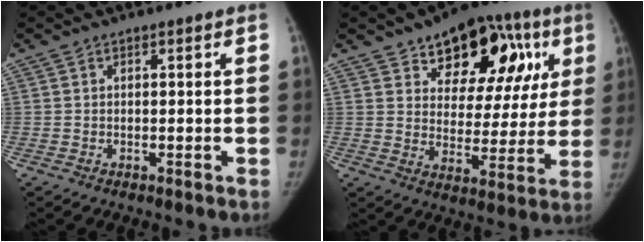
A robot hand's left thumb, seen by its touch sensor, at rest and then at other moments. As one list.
[{"total": 20.6, "force": [10.1, 12.0, 13.3], "torque": [-0.118, -0.013, 0.140]}]